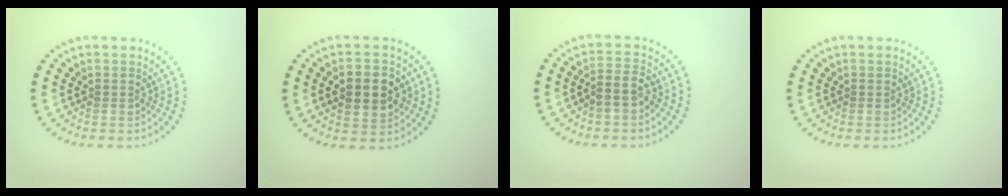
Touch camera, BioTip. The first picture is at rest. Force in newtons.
{"total": 5.0, "press": 5.0, "slide": 0.2}
{"total": 2.4, "press": 2.1, "slide": 1.1}
{"total": 0.0}